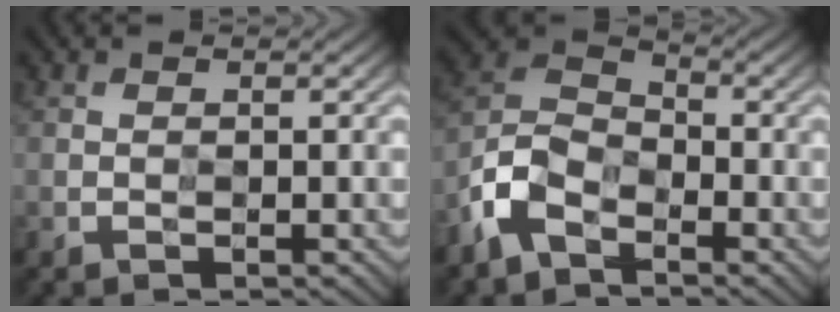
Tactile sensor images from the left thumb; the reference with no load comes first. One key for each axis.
{"total": 7.8, "fx": -5.0, "fy": 4.6, "fz": 3.8, "tx": -0.078, "ty": 0.002, "tz": -0.119}